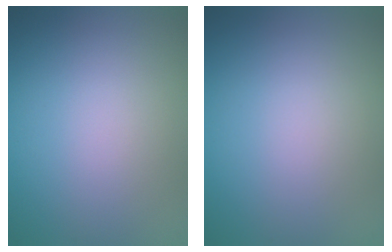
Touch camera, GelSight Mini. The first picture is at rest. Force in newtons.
{"total": 0.0}